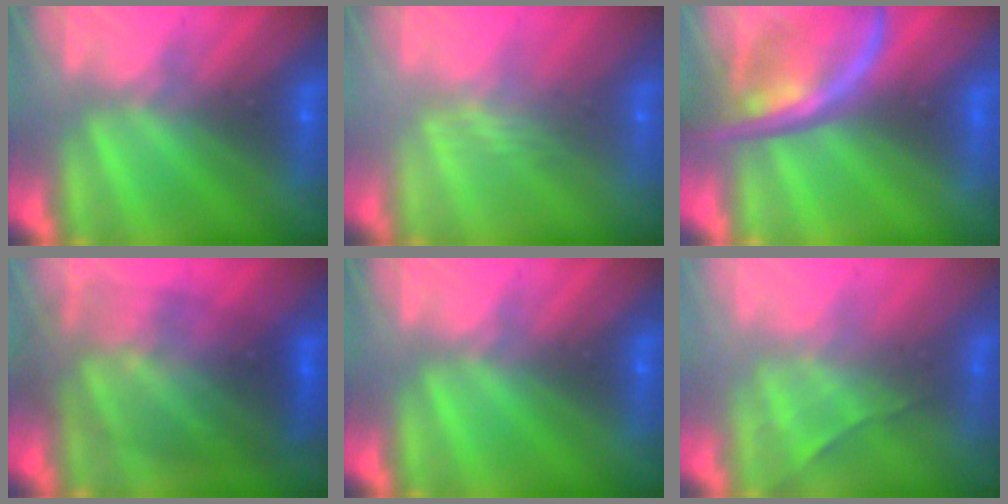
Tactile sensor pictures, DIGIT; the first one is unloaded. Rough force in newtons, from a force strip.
{"total": 2.4}
{"total": 2.5}
{"total": 10.9}
{"total": 0.0}
{"total": 2.3}